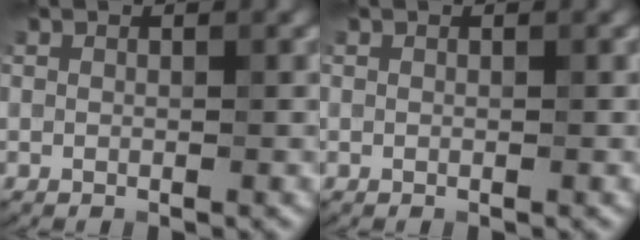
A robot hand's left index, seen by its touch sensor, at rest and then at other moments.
{"total": 0.0}